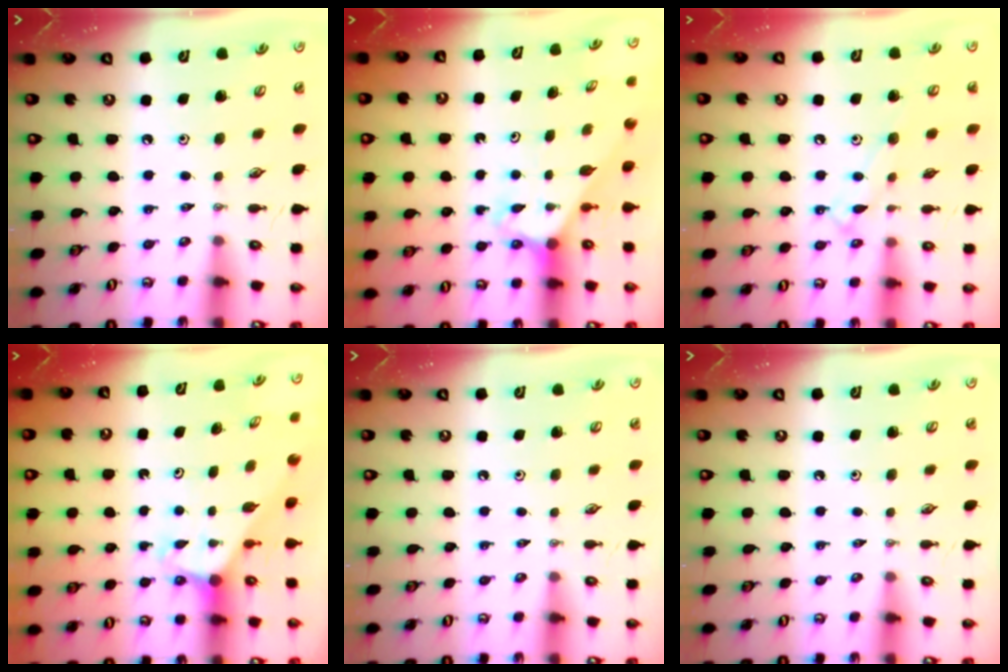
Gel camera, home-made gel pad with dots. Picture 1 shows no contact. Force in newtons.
{"total": 2.7, "press": 2.7, "slide": 0.2}
{"total": 10.5, "press": 10.4, "slide": 0.7}
{"total": 1.9, "press": 1.9, "slide": 0.1}
{"total": 0.0}
{"total": 0.0}